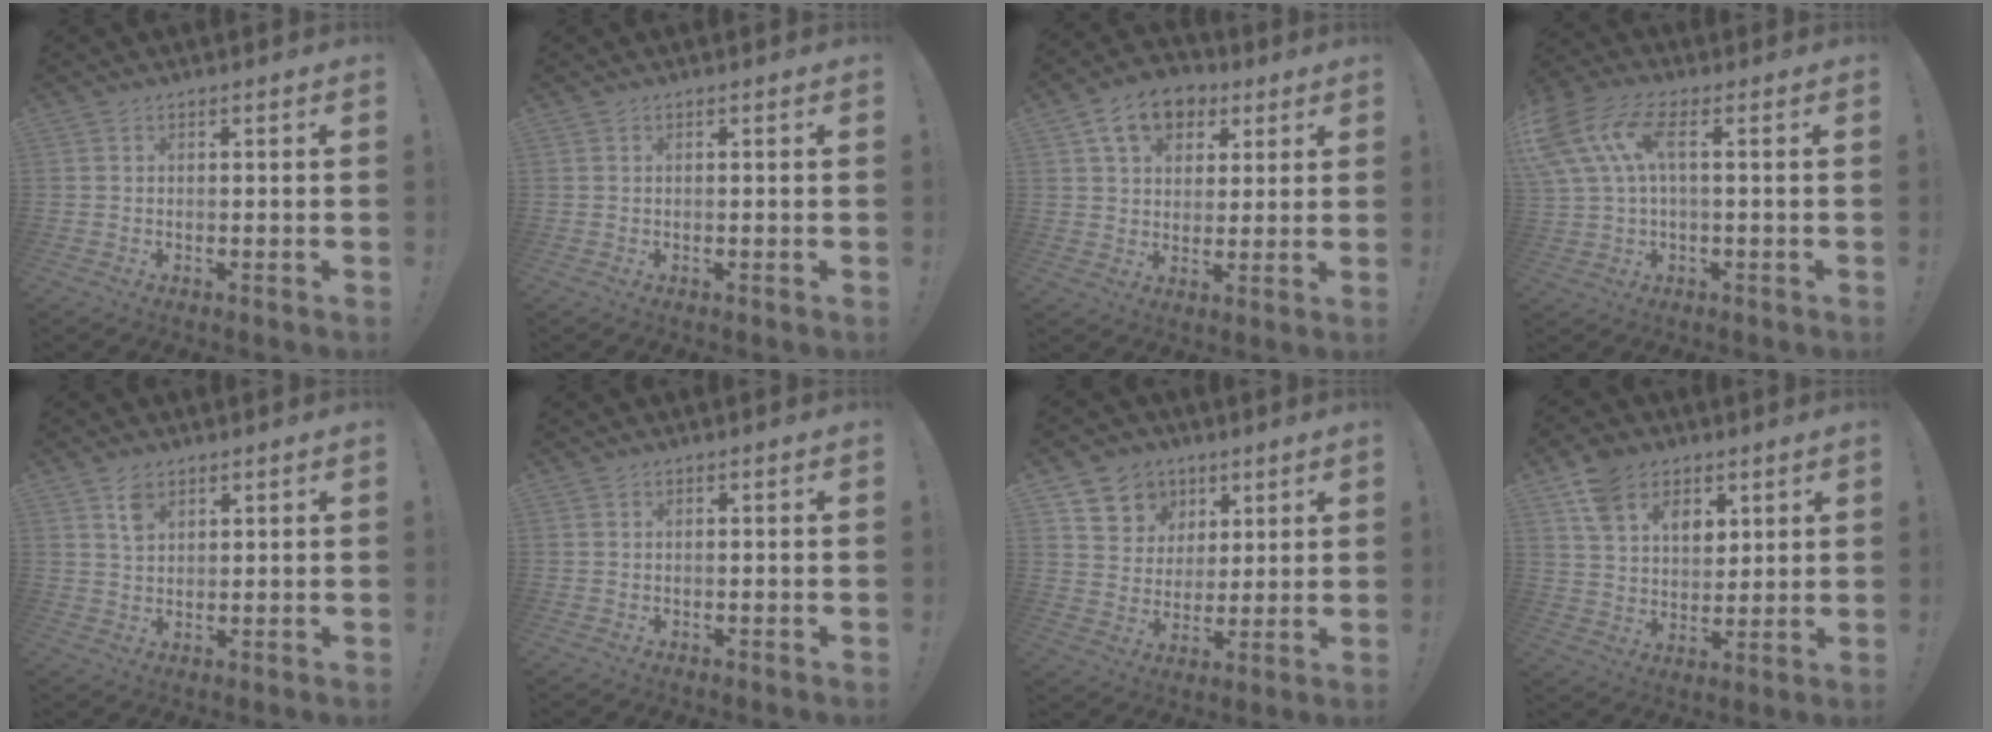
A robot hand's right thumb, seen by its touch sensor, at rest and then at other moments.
{"total": 0.6, "force": [0.3, -0.3, 0.5], "torque": [-0.009, 0.000, 0.004]}
{"total": 11.8, "force": [5.8, 8.6, 5.7], "torque": [-0.089, -0.016, 0.112]}
{"total": 13.0, "force": [2.9, 6.8, 10.6], "torque": [-0.227, 0.004, 0.054]}
{"total": 4.1, "force": [2.5, 2.4, 2.2], "torque": [-0.030, -0.013, 0.045]}
{"total": 0.0}
{"total": 9.2, "force": [4.5, 7.9, 1.6], "torque": [-0.017, -0.035, 0.092]}
{"total": 12.9, "force": [7.3, 8.9, 5.9], "torque": [-0.101, -0.033, 0.142]}